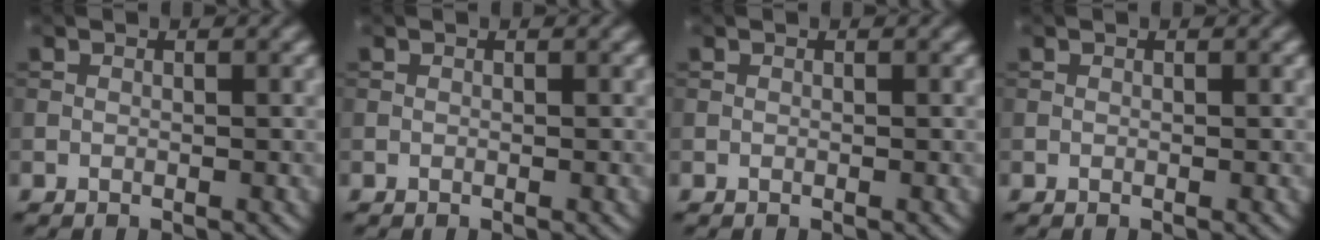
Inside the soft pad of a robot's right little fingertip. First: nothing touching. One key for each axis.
{"total": 0.0}
{"total": 0.0}
{"total": 0.0}